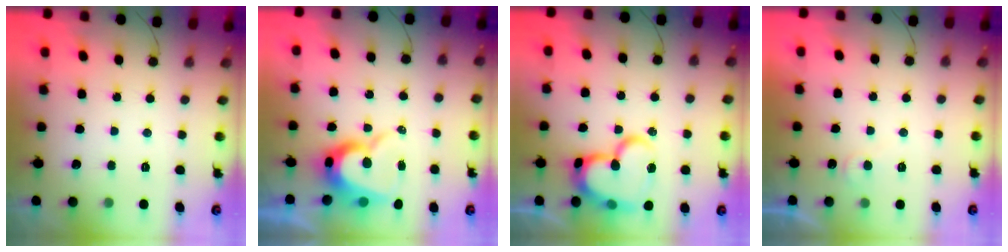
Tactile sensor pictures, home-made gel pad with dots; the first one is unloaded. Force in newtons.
{"total": 11.2, "press": 11.1, "slide": 1.1}
{"total": 20.0, "press": 19.9, "slide": 2.1}
{"total": 4.2, "press": 4.1, "slide": 0.4}